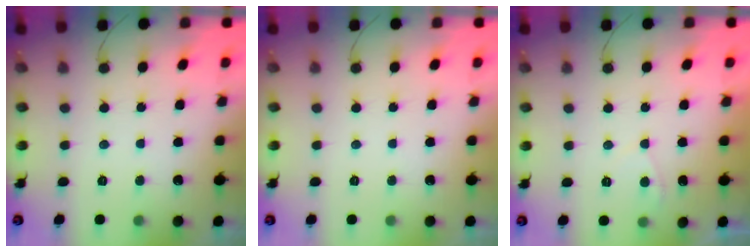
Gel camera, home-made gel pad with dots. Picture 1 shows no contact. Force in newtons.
{"total": 0.0}
{"total": 1.2, "press": 1.0, "slide": 0.6}